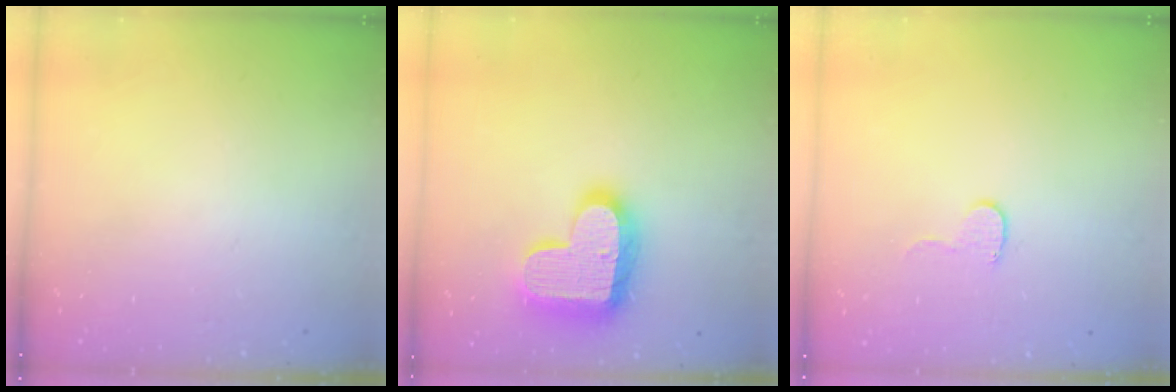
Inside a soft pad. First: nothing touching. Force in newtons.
{"total": 19.9, "press": 19.9, "slide": 1.3}
{"total": 4.9, "press": 4.9, "slide": 0.4}